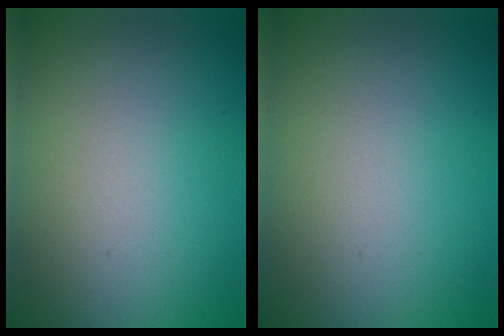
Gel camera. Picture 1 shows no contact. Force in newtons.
{"total": 0.0}